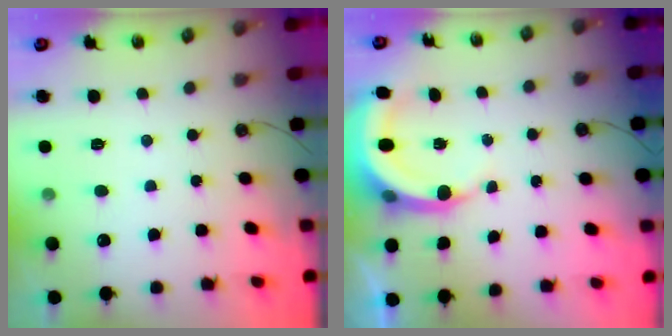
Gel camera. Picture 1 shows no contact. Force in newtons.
{"total": 5.9, "press": 5.9, "slide": 0.4}